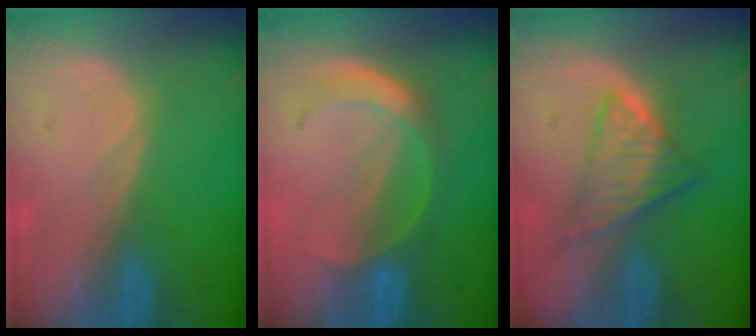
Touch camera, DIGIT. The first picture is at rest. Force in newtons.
{"total": 5.8, "press": 5.1, "slide": 2.6}
{"total": 6.2, "press": 5.8, "slide": 2.1}